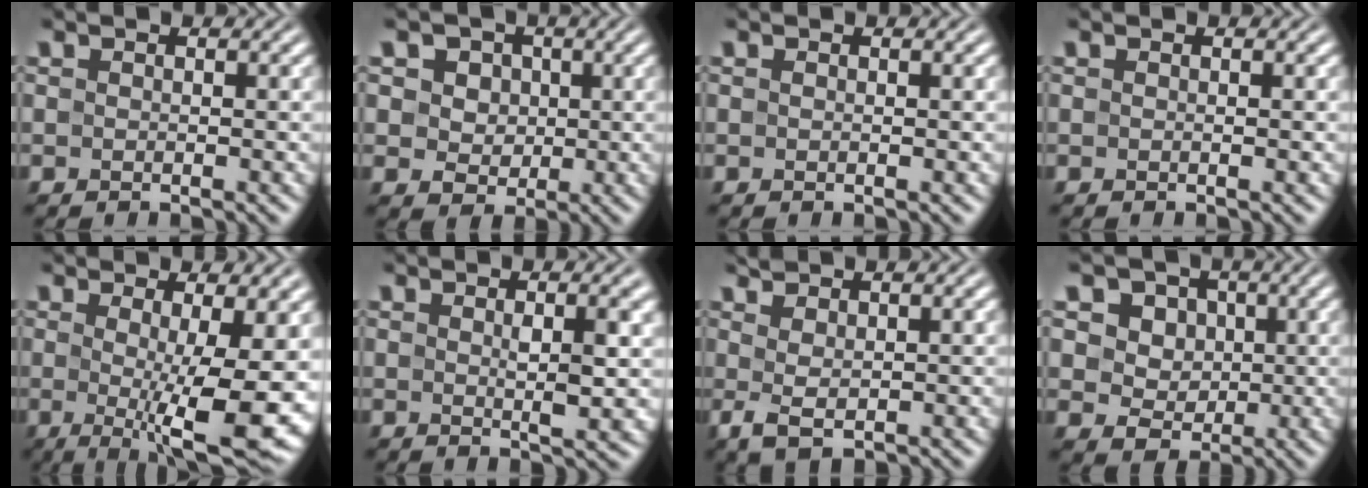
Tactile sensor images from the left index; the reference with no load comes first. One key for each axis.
{"total": 5.8, "fx": 2.1, "fy": 4.6, "fz": 2.7, "tx": -0.044, "ty": 0.014, "tz": 0.016}
{"total": 0.0}
{"total": 0.0}
{"total": 10.4, "fx": -1.0, "fy": 2.3, "fz": 10.1, "tx": -0.140, "ty": -0.018, "tz": -0.010}
{"total": 3.9, "fx": 0.7, "fy": 0.7, "fz": 3.7, "tx": -0.055, "ty": -0.002, "tz": 0.013}
{"total": 2.4, "fx": 0.8, "fy": 0.7, "fz": 2.1, "tx": -0.047, "ty": 0.002, "tz": 0.018}
{"total": 7.3, "fx": 2.8, "fy": 5.8, "fz": 3.4, "tx": -0.066, "ty": 0.009, "tz": 0.030}